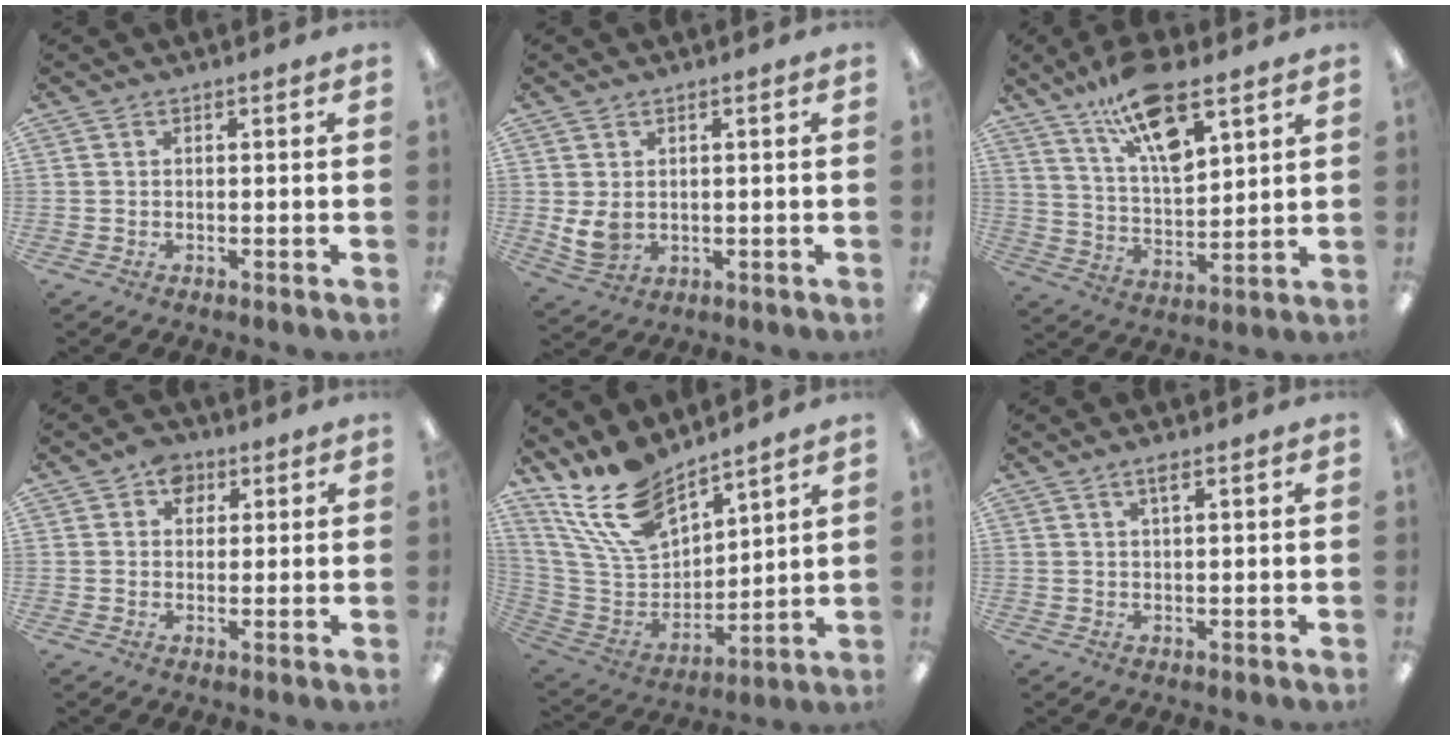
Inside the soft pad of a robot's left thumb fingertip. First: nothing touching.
{"total": 4.8, "force": [1.0, 3.4, 3.2], "torque": [-0.065, -0.006, 0.020]}
{"total": 15.3, "force": [10.1, 5.3, 10.1], "torque": [-0.175, -0.045, 0.172]}
{"total": 4.8, "force": [2.4, 3.7, 1.9], "torque": [-0.021, 0.002, 0.041]}
{"total": 17.8, "force": [13.7, 7.5, 8.6], "torque": [-0.201, -0.074, 0.254]}
{"total": 2.2, "force": [1.5, 0.4, 1.5], "torque": [-0.036, 0.003, 0.027]}